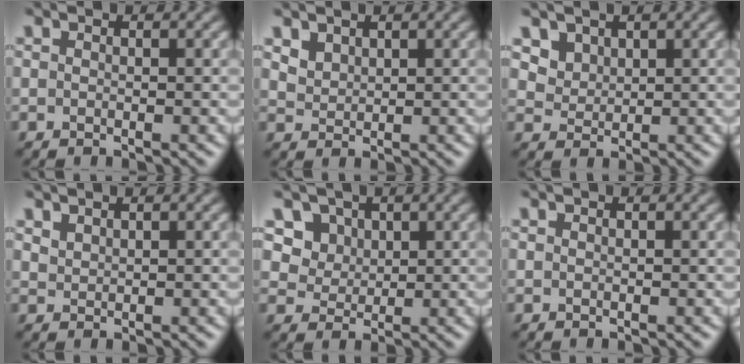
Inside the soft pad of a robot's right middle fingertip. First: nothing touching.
{"total": 1.8, "force": [1.4, 1.1, 0.5], "torque": [-0.021, -0.006, 0.035]}
{"total": 2.8, "force": [1.8, 1.9, 0.9], "torque": [-0.032, -0.013, 0.056]}
{"total": 1.0, "force": [0.9, 0.4, 0.2], "torque": [-0.009, -0.001, 0.023]}
{"total": 4.8, "force": [2.5, 3.7, 1.8], "torque": [-0.046, -0.012, 0.054]}
{"total": 0.0}